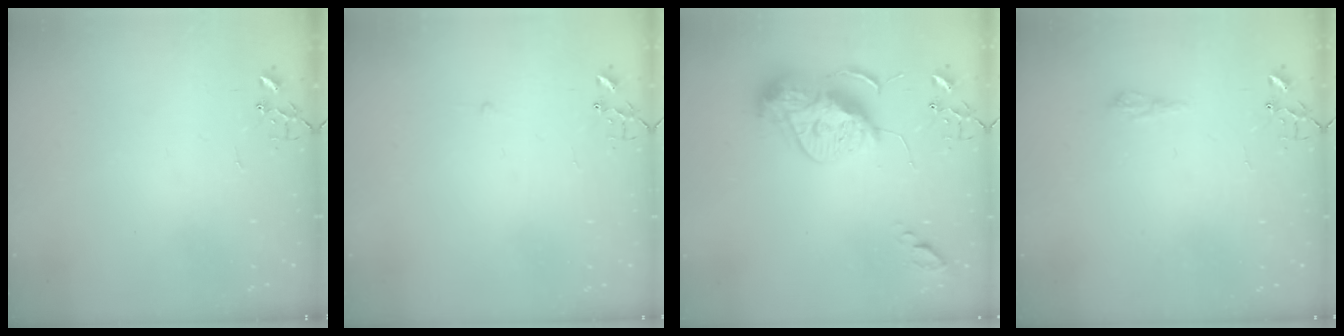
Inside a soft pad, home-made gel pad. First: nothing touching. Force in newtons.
{"total": 2.3, "press": 2.3, "slide": 0.3}
{"total": 15.3, "press": 15.3, "slide": 1.3}
{"total": 6.1, "press": 6.1, "slide": 0.7}